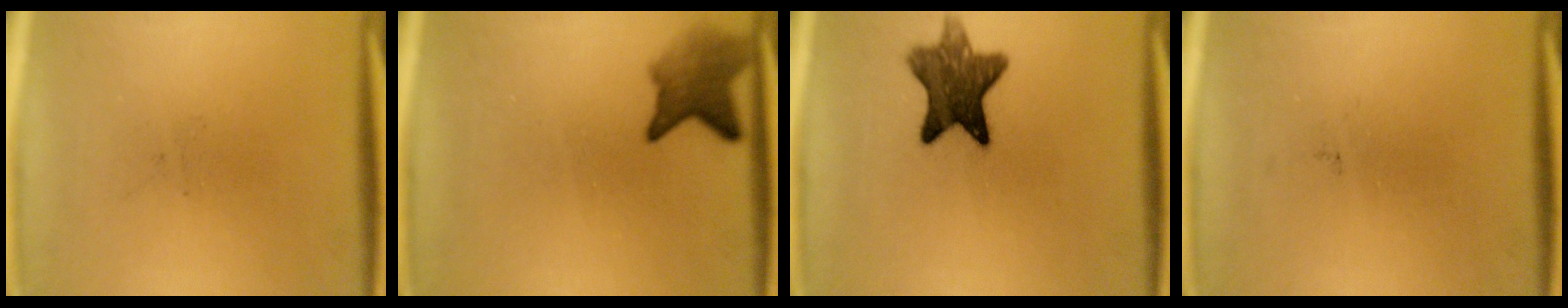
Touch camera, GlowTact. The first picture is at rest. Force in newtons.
{"total": 4.7}
{"total": 9.5}
{"total": 0.0}